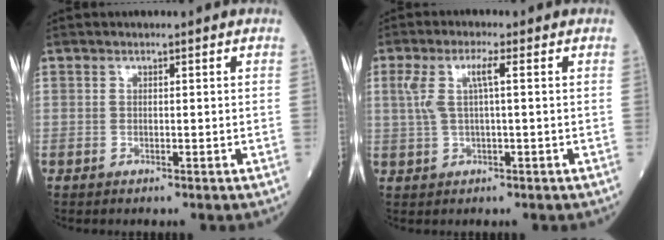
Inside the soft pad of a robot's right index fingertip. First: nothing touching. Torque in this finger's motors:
{"motor_torque": [0.64, 0.14, 0.23, 0.11]}